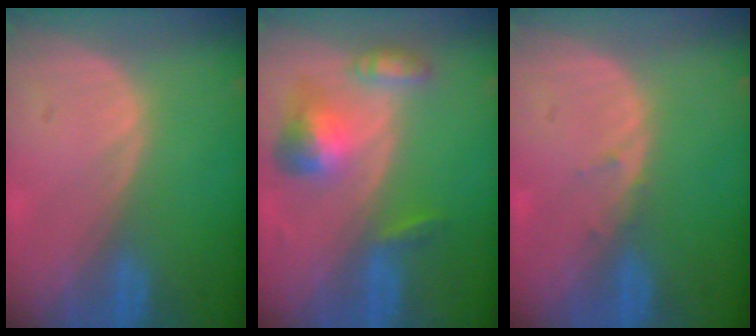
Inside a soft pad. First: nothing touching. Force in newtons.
{"total": 6.5, "press": 6.0, "slide": 2.4}
{"total": 0.9, "press": 0.6, "slide": 0.6}